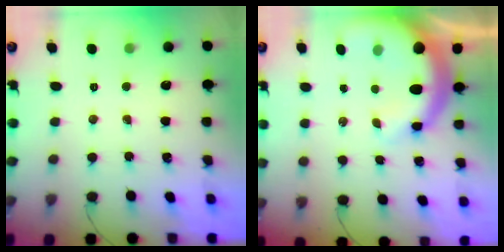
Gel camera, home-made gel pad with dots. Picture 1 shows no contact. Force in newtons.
{"total": 8.8, "press": 8.6, "slide": 2.1}